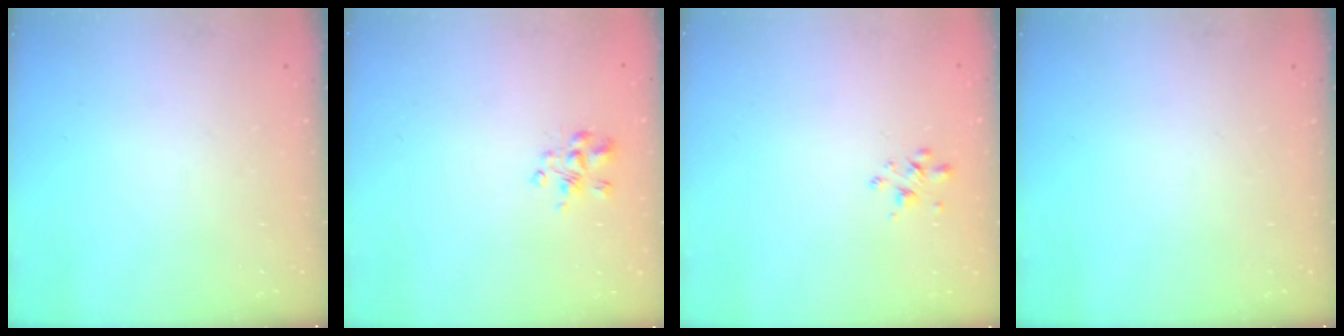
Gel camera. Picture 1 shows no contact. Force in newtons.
{"total": 3.2, "press": 3.2, "slide": 0.4}
{"total": 2.3, "press": 2.2, "slide": 0.3}
{"total": 0.0}